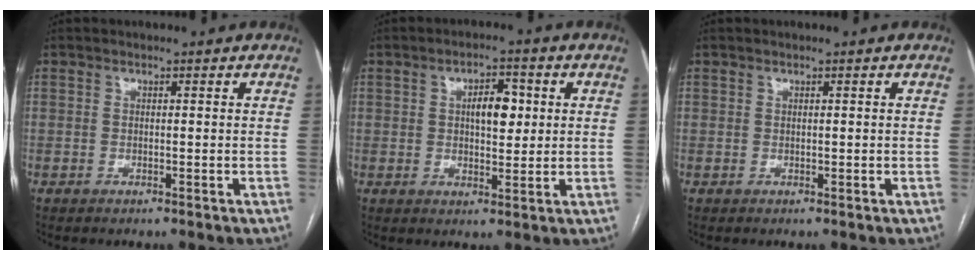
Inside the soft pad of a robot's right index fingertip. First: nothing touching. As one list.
[{"total": 5.5, "force": [1.2, 2.6, 4.6], "torque": [-0.071, 0.010, 0.021]}, {"total": 0.0}]